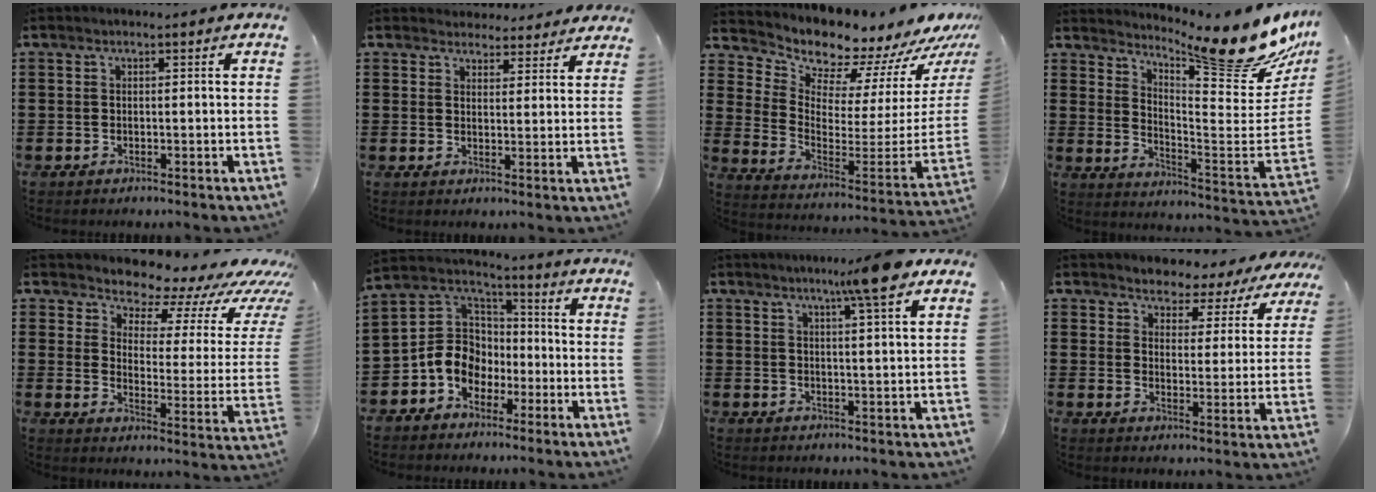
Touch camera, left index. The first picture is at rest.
{"total": 3.7, "force": [3.4, 1.3, 0.0], "torque": [-0.014, -0.007, 0.065]}
{"total": 8.1, "force": [8.0, 0.9, 0.2], "torque": [-0.035, -0.096, 0.132]}
{"total": 12.8, "force": [9.9, 1.5, 8.0], "torque": [-0.126, -0.085, 0.153]}
{"total": 7.4, "force": [7.0, 1.9, 1.7], "torque": [-0.041, -0.065, 0.112]}
{"total": 8.9, "force": [-3.3, 7.4, 3.6], "torque": [-0.112, 0.014, -0.071]}
{"total": 8.1, "force": [5.5, -0.6, 6.0], "torque": [-0.106, -0.010, 0.088]}
{"total": 3.9, "force": [3.8, 1.0, -0.5], "torque": [-0.019, -0.029, 0.061]}